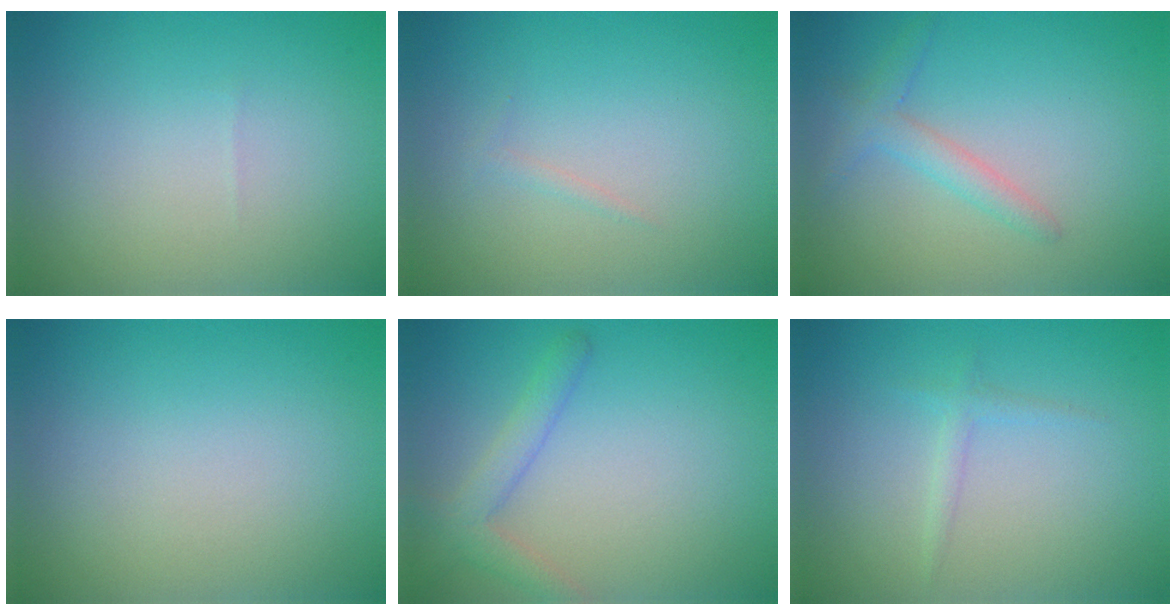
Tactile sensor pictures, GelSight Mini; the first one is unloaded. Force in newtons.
{"total": 0.6, "press": 0.5, "slide": 0.1}
{"total": 2.2, "press": 2.2, "slide": 0.1}
{"total": 0.0}
{"total": 2.6, "press": 2.6, "slide": 0.2}
{"total": 1.1, "press": 1.1, "slide": 0.1}